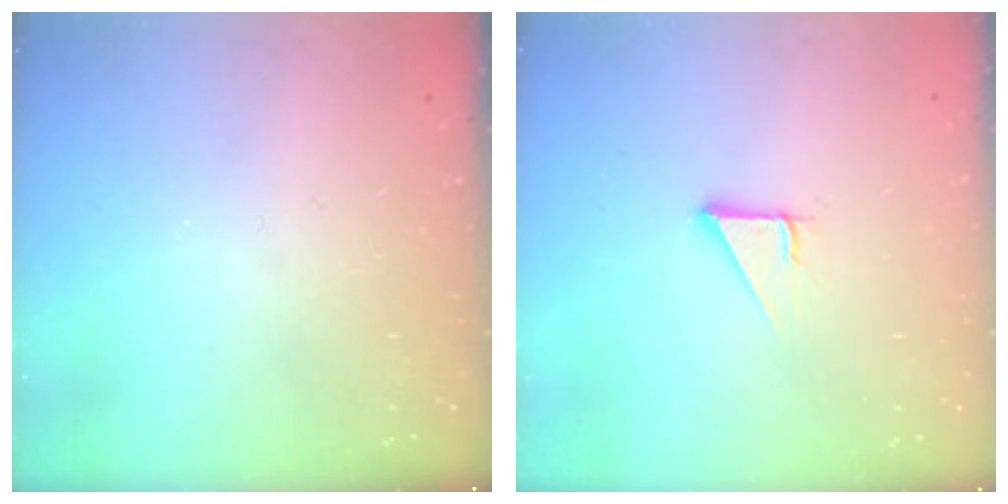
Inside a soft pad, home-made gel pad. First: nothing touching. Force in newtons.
{"total": 2.9, "press": 2.9, "slide": 0.1}